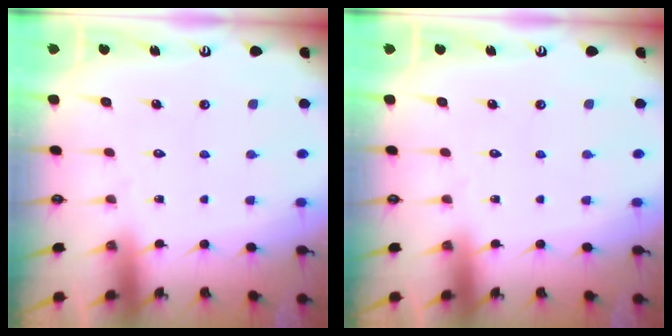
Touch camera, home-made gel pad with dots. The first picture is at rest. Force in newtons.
{"total": 0.0}